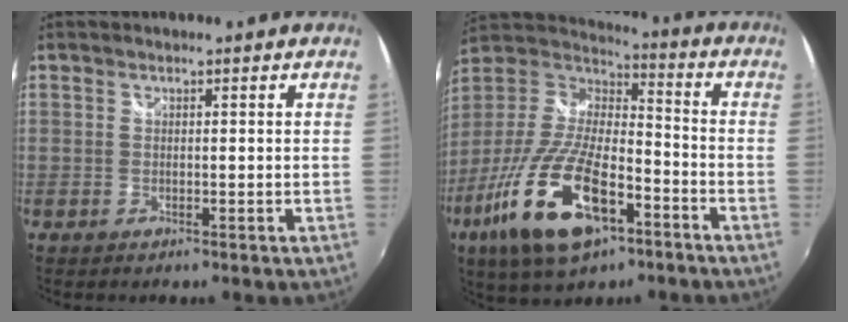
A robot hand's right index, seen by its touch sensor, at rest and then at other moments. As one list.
[{"total": 22.7, "force": [-11.3, 9.1, 17.5], "torque": [-0.358, -0.042, -0.203]}]